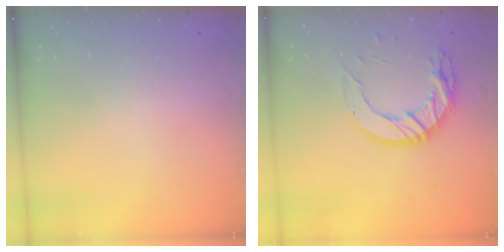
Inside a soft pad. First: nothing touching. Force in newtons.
{"total": 14.7, "press": 14.6, "slide": 1.3}